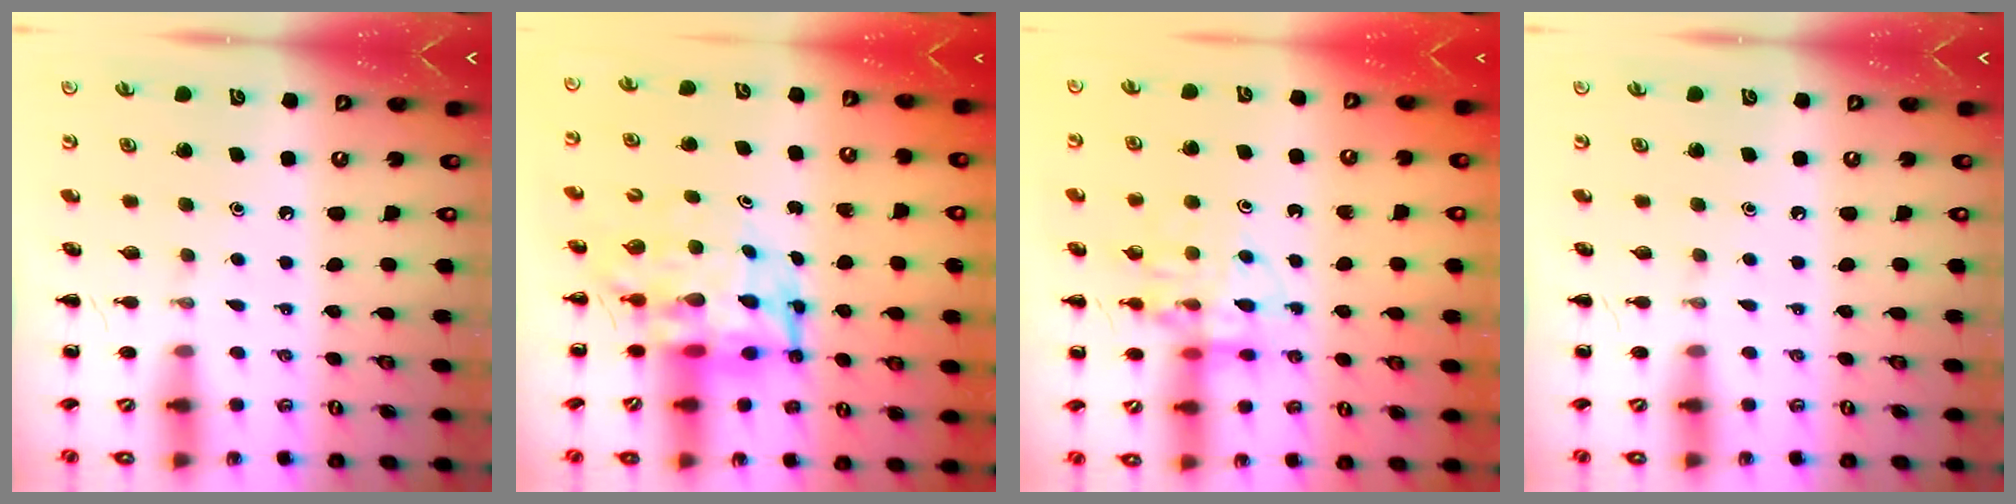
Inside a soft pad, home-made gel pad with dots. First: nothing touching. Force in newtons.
{"total": 8.4, "press": 7.9, "slide": 2.6}
{"total": 11.0, "press": 10.9, "slide": 1.8}
{"total": 0.0}